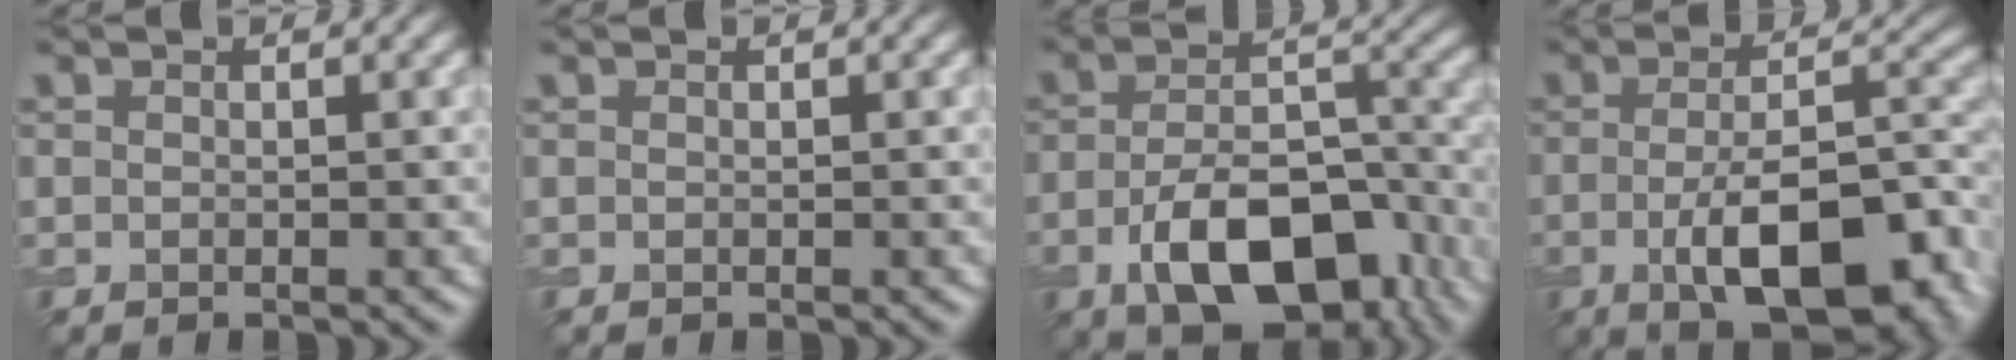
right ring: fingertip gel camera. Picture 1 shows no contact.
{"total": 0.0}
{"total": 11.1, "force": [-5.1, 5.7, 8.1], "torque": [-0.148, -0.015, -0.075]}
{"total": 11.4, "force": [-4.1, 4.4, 9.7], "torque": [-0.163, -0.012, -0.062]}